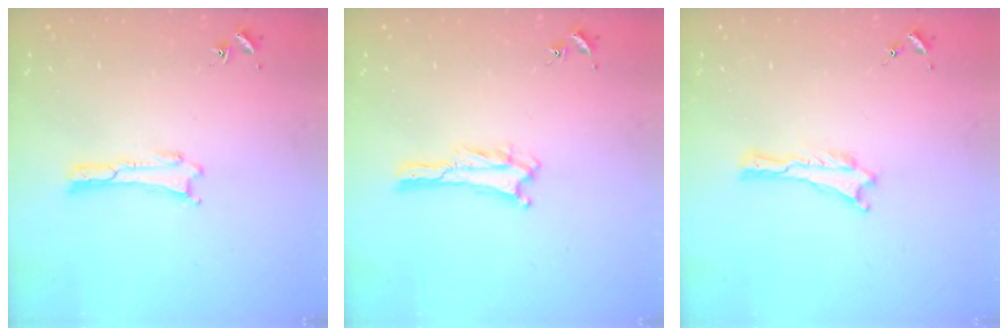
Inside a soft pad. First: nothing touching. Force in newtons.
{"total": 1.3, "press": 1.3, "slide": 0.4}
{"total": 0.0}